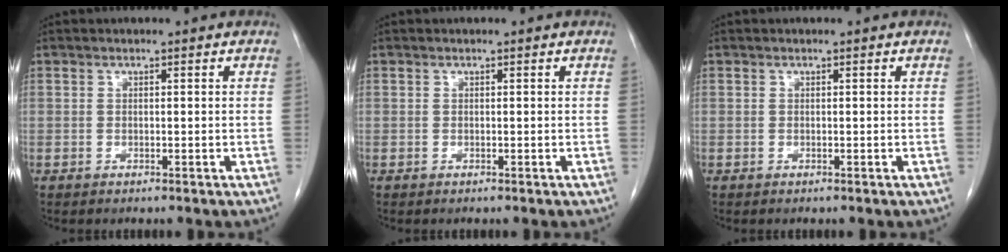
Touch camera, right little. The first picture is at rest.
{"total": 0.0}
{"total": 0.0}